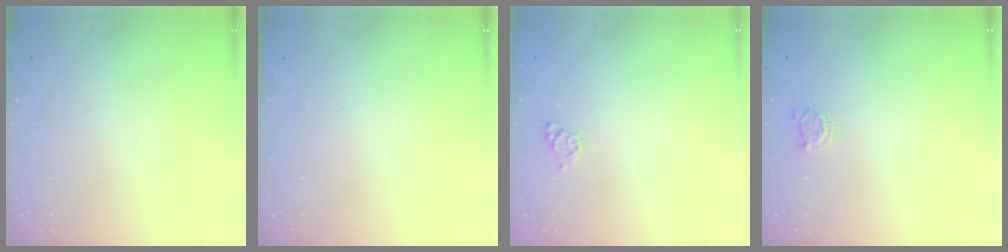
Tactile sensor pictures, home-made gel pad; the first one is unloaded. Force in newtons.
{"total": 0.0}
{"total": 3.8, "press": 3.8, "slide": 0.3}
{"total": 3.1, "press": 3.1, "slide": 0.4}